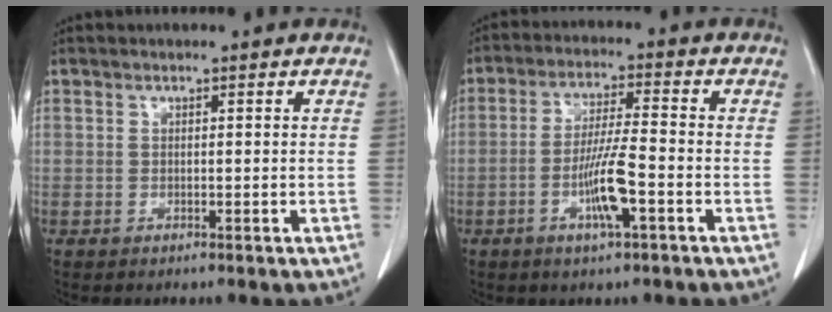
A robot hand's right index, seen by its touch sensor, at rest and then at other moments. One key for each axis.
{"total": 7.6, "fx": -2.8, "fy": 0.2, "fz": 7.0, "tx": -0.136, "ty": -0.005, "tz": -0.053}